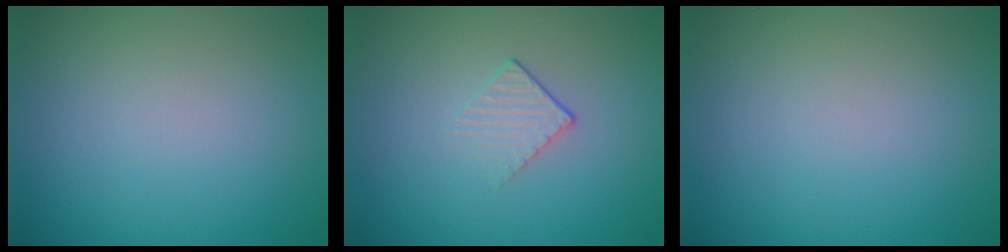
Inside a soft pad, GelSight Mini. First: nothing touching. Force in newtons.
{"total": 1.3, "press": 0.7, "slide": 1.1}
{"total": 0.0}